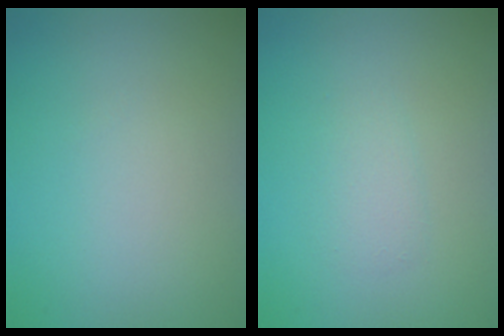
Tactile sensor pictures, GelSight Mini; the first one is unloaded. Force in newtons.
{"total": 1.3, "press": 1.3, "slide": 0.0}